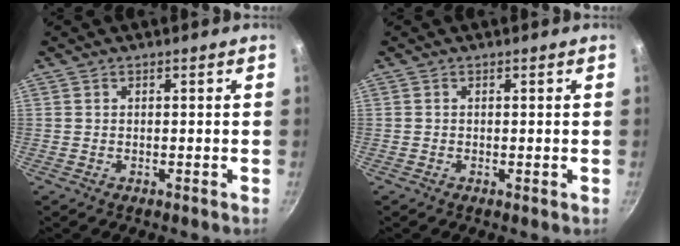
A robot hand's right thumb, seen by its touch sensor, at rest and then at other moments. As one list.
[{"total": 0.0}]